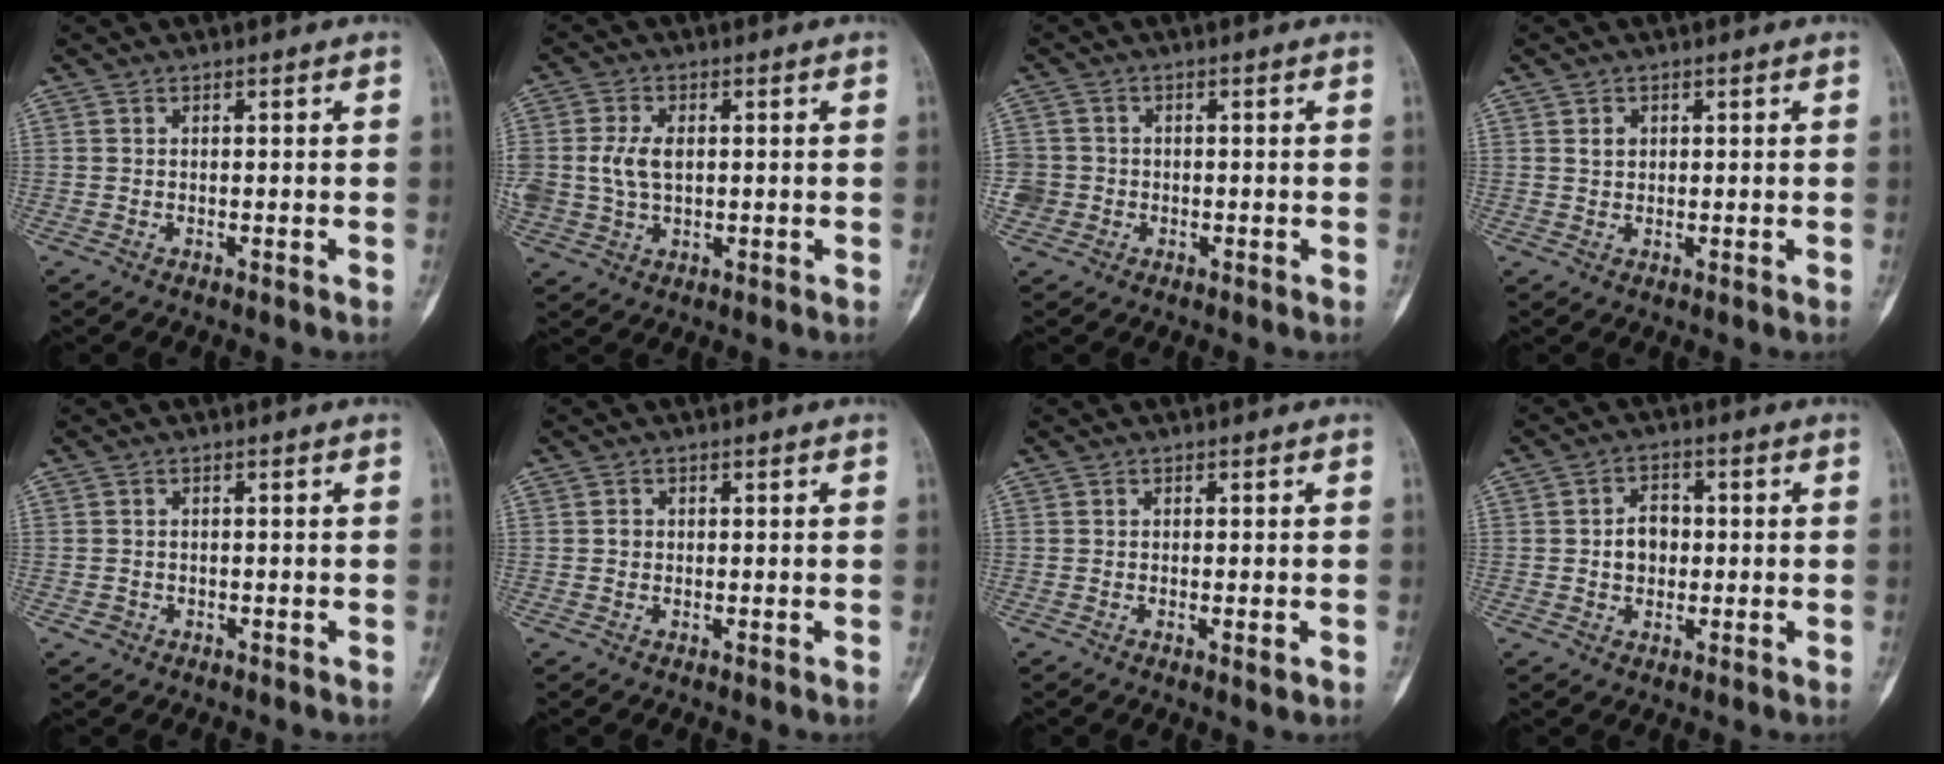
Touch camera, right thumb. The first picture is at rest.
{"total": 6.7, "force": [0.6, 4.4, 5.0], "torque": [-0.102, 0.004, 0.017]}
{"total": 3.3, "force": [-0.8, 3.2, 0.2], "torque": [0.015, 0.013, -0.017]}
{"total": 1.7, "force": [0.6, 1.4, 0.8], "torque": [-0.008, -0.002, 0.011]}
{"total": 1.2, "force": [-0.6, 1.1, 0.2], "torque": [0.002, 0.007, -0.009]}
{"total": 1.0, "force": [0.0, 0.9, 0.3], "torque": [-0.001, 0.003, -0.001]}
{"total": 2.0, "force": [-0.6, 0.6, 1.8], "torque": [-0.024, -0.004, -0.007]}
{"total": 5.1, "force": [-0.2, 3.9, 3.2], "torque": [-0.036, 0.014, -0.005]}